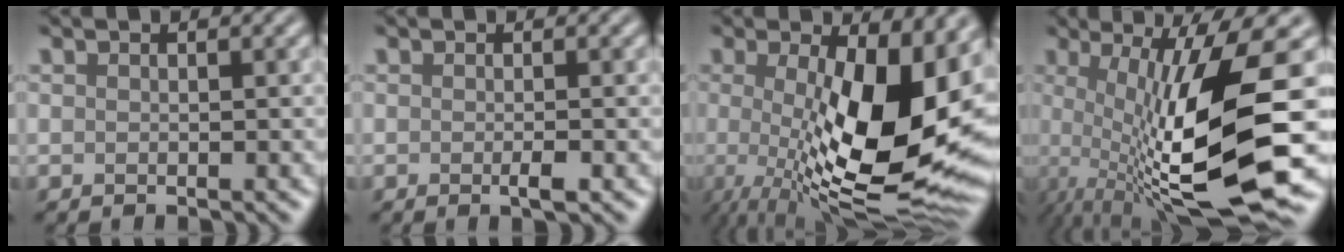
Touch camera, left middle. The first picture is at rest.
{"total": 1.2, "force": [-0.4, 0.2, 1.1], "torque": [-0.016, -0.008, -0.009]}
{"total": 14.3, "force": [-0.5, 5.2, 13.3], "torque": [-0.177, -0.017, -0.010]}
{"total": 13.6, "force": [-1.4, 3.2, 13.2], "torque": [-0.210, -0.016, -0.017]}